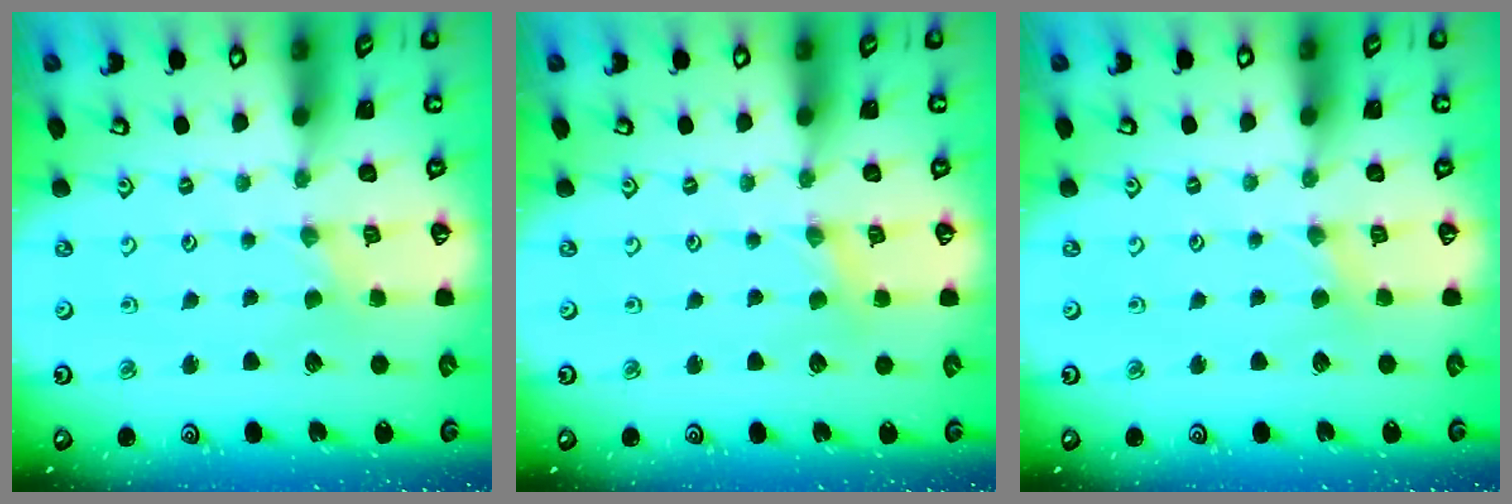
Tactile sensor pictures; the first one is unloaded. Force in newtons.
{"total": 1.7, "press": 1.6, "slide": 0.4}
{"total": 1.4, "press": 1.4, "slide": 0.4}